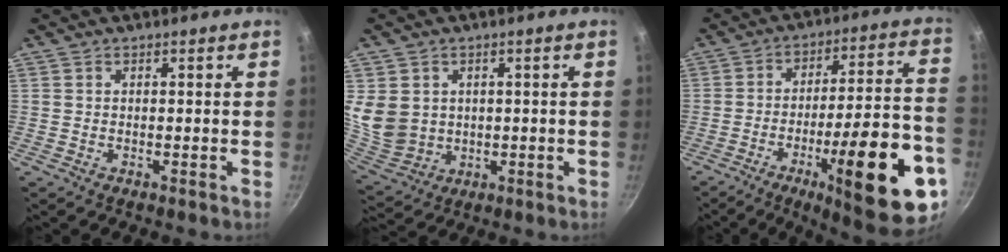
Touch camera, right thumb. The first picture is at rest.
{"total": 9.4, "force": [1.5, 8.0, 4.7], "torque": [-0.074, -0.017, 0.052]}
{"total": 25.7, "force": [-10.4, 6.6, 22.5], "torque": [-0.281, 0.039, -0.149]}